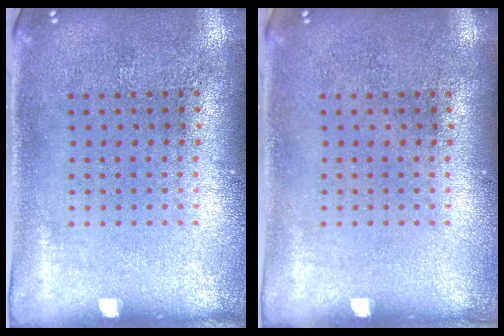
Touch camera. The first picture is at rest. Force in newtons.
{"total": 0.0}